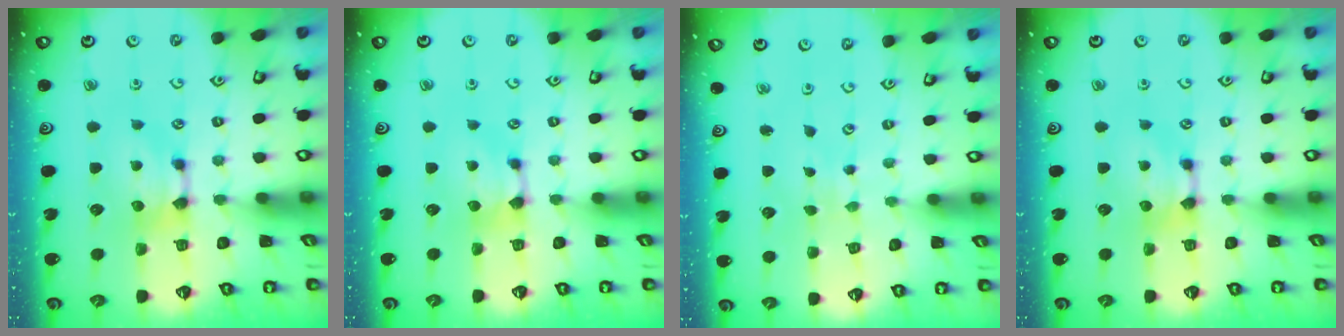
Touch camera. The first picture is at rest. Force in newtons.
{"total": 0.5, "press": 0.4, "slide": 0.3}
{"total": 4.5, "press": 4.5, "slide": 0.3}
{"total": 0.0}